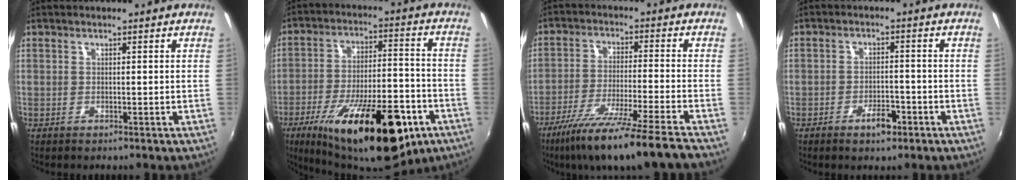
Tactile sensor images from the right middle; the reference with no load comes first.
{"total": 24.8, "force": [-13.8, 9.2, 18.5], "torque": [-0.306, -0.028, -0.201]}
{"total": 16.0, "force": [-12.9, -1.5, 9.4], "torque": [-0.179, -0.048, -0.212]}
{"total": 4.0, "force": [-2.6, 1.8, 2.4], "torque": [-0.048, -0.004, -0.040]}